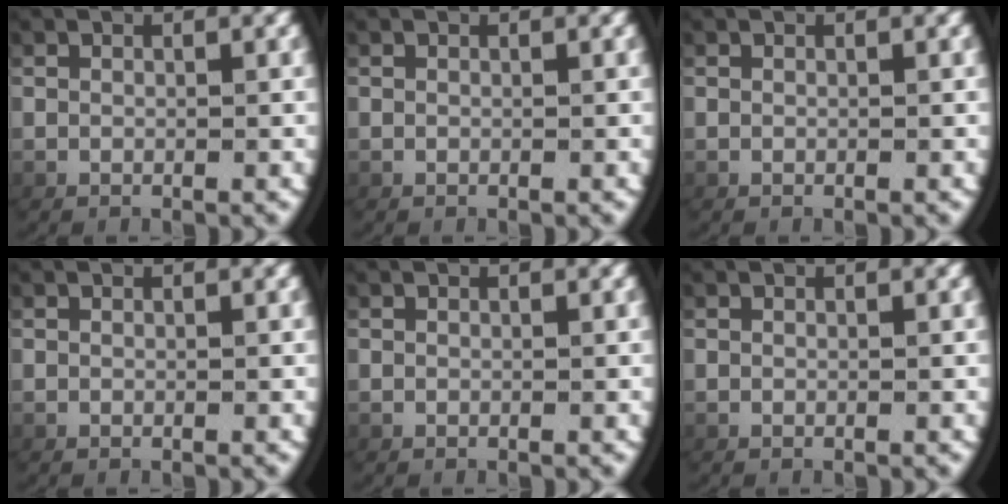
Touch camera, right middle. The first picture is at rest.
{"total": 0.0}
{"total": 0.0}
{"total": 0.0}
{"total": 0.0}
{"total": 0.0}